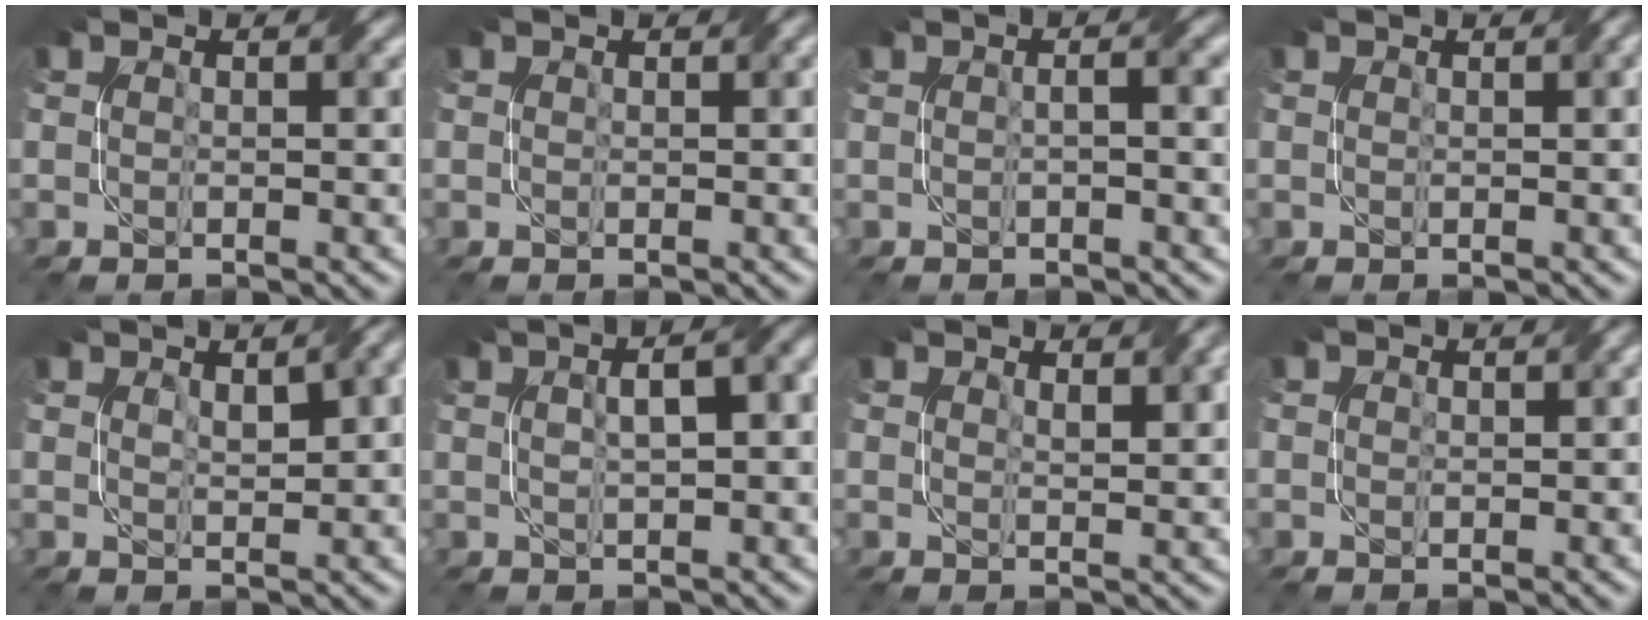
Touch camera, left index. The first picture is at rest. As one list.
[{"total": 0.5, "force": [-0.5, -0.1, -0.2], "torque": [0.007, 0.003, -0.008]}, {"total": 2.6, "force": [0.3, 0.8, 2.4], "torque": [-0.026, -0.001, -0.007]}, {"total": 0.7, "force": [0.5, 0.0, 0.5], "torque": [-0.006, 0.003, 0.008]}, {"total": 3.5, "force": [1.5, 1.2, 3.0], "torque": [-0.047, 0.001, 0.029]}, {"total": 7.0, "force": [2.0, 2.5, 6.3], "torque": [-0.063, 0.025, 0.010]}, {"total": 2.5, "force": [1.6, 0.6, 1.8], "torque": [-0.026, -0.003, 0.030]}, {"total": 0.8, "force": [-0.7, 0.4, -0.1], "torque": [0.004, -0.002, -0.014]}]